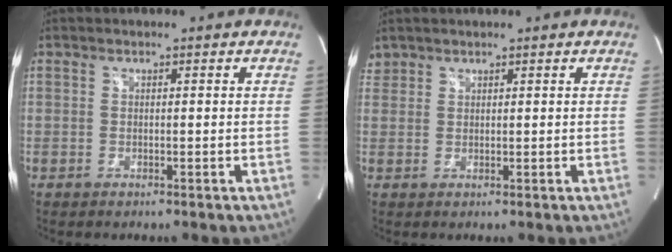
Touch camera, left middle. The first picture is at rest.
{"total": 1.7, "force": [1.5, 0.7, -0.1], "torque": [0.001, 0.011, 0.029]}